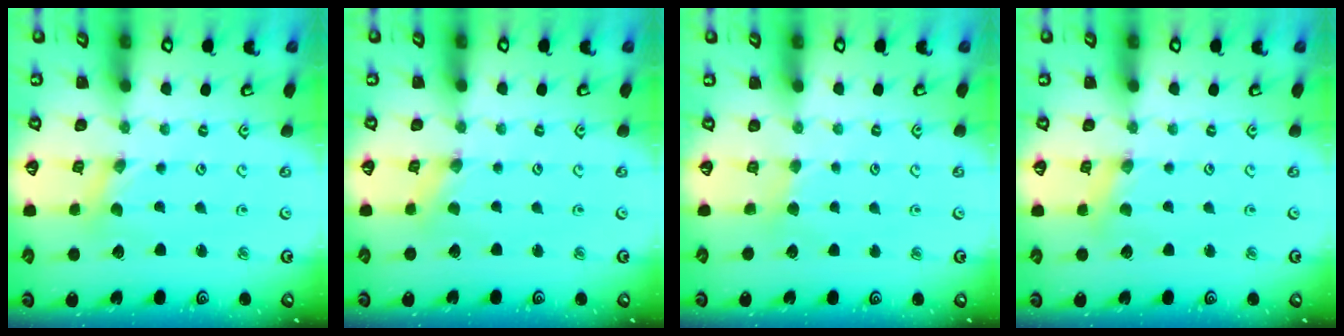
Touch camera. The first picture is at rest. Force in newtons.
{"total": 0.0}
{"total": 3.4, "press": 3.4, "slide": 0.4}
{"total": 1.6, "press": 1.6, "slide": 0.2}